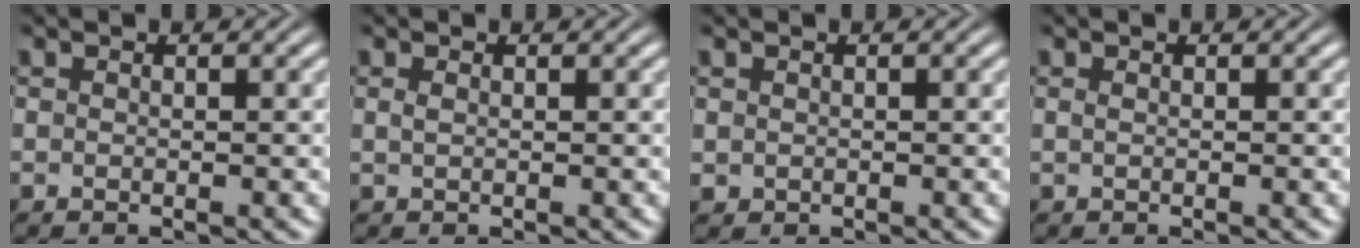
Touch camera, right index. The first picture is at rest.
{"total": 0.6, "force": [0.4, -0.3, 0.3], "torque": [-0.008, -0.005, 0.013]}
{"total": 1.1, "force": [0.2, 1.0, 0.3], "torque": [-0.019, -0.011, 0.012]}
{"total": 0.5, "force": [0.0, -0.4, 0.3], "torque": [-0.002, -0.001, 0.005]}